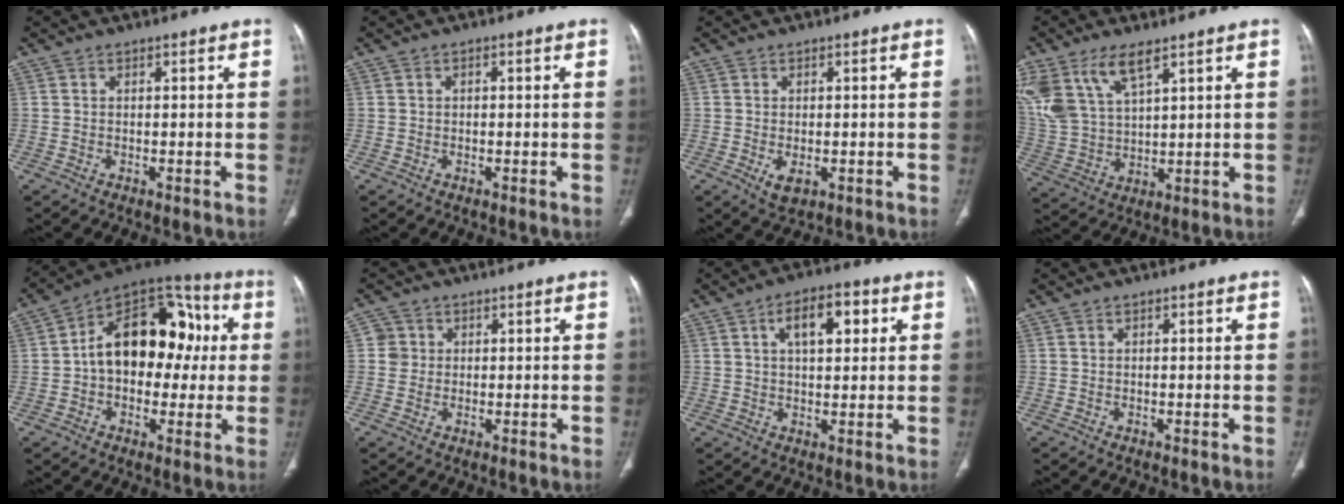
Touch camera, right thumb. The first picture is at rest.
{"total": 0.0}
{"total": 3.1, "force": [-0.9, 1.7, 2.4], "torque": [-0.039, -0.004, -0.006]}
{"total": 13.0, "force": [7.4, 5.8, 8.9], "torque": [-0.189, -0.015, 0.161]}
{"total": 20.1, "force": [1.6, 13.3, 15.1], "torque": [-0.183, 0.048, 0.017]}
{"total": 2.7, "force": [0.4, 2.7, 0.1], "torque": [0.018, 0.005, 0.004]}
{"total": 8.9, "force": [2.9, 4.5, 7.1], "torque": [-0.089, 0.009, 0.042]}
{"total": 0.0}